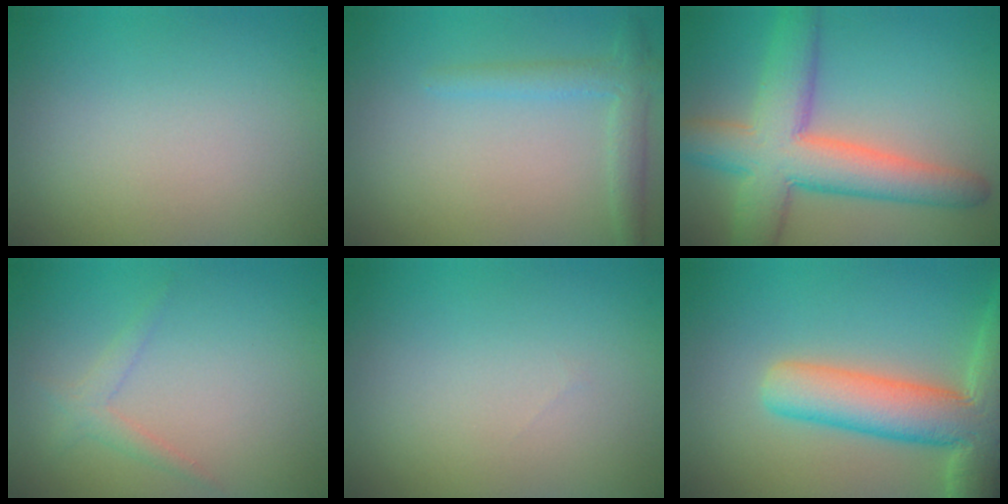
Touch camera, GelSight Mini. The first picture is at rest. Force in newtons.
{"total": 2.3, "press": 2.3, "slide": 0.2}
{"total": 8.7, "press": 8.7, "slide": 0.5}
{"total": 1.3, "press": 1.3, "slide": 0.1}
{"total": 0.0}
{"total": 9.0, "press": 8.9, "slide": 0.6}